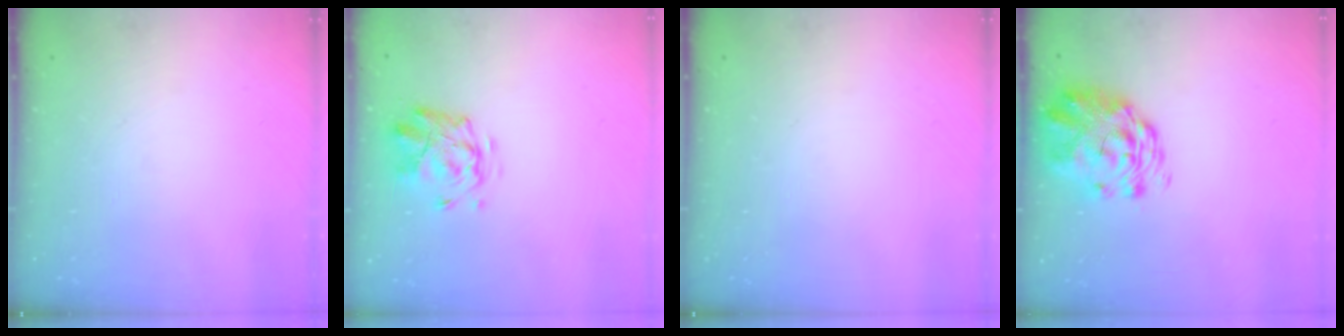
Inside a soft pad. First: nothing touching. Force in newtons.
{"total": 2.9, "press": 2.5, "slide": 1.4}
{"total": 0.0}
{"total": 3.6, "press": 3.4, "slide": 1.2}